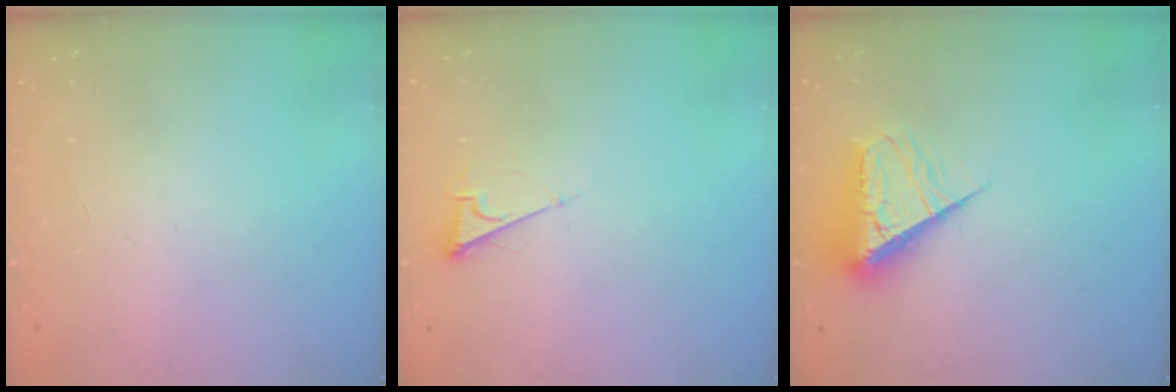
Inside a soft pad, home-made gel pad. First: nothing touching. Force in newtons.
{"total": 6.3, "press": 6.3, "slide": 0.7}
{"total": 8.8, "press": 8.8, "slide": 0.9}